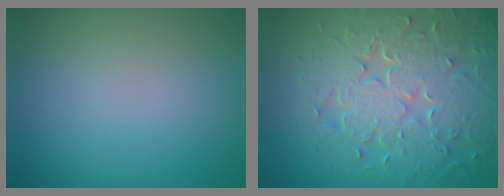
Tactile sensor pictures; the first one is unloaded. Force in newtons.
{"total": 8.7, "press": 6.3, "slide": 6.0}